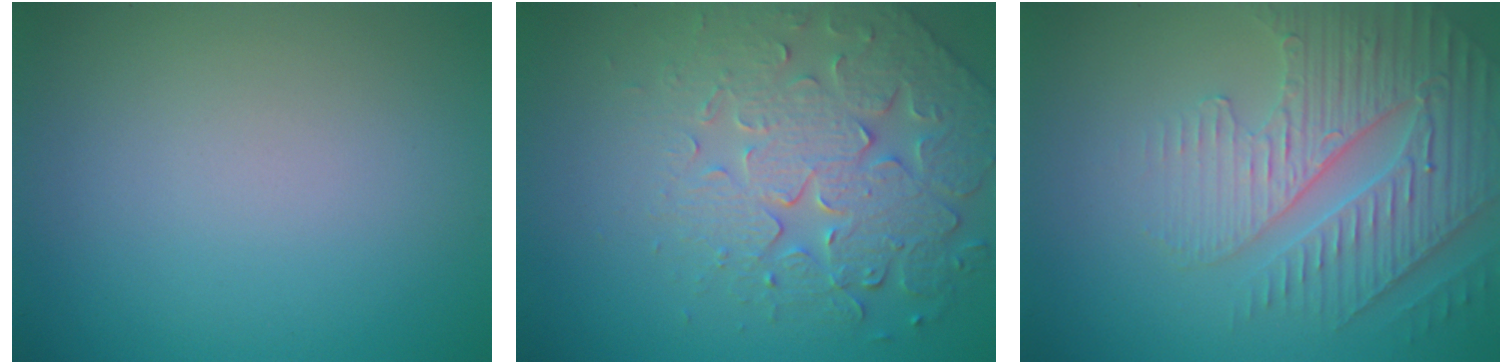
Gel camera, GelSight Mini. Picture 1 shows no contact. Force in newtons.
{"total": 5.5, "press": 5.0, "slide": 2.1}
{"total": 4.8, "press": 4.4, "slide": 1.9}